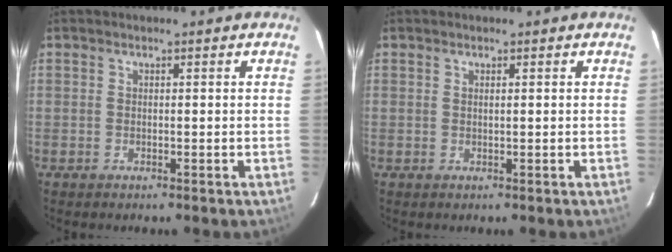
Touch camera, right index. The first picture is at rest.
{"total": 0.6, "force": [0.3, -0.1, 0.5], "torque": [-0.010, 0.002, 0.005]}